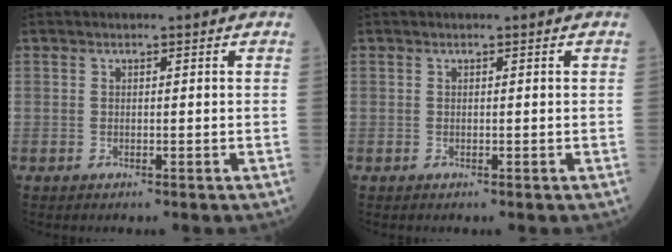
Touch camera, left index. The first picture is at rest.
{"total": 0.0}